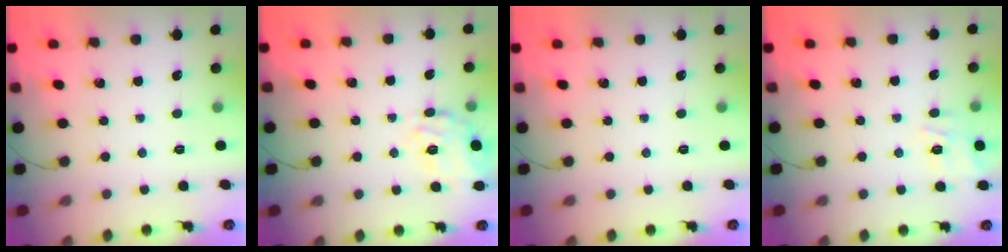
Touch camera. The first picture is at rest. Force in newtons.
{"total": 18.5, "press": 18.4, "slide": 1.6}
{"total": 0.0}
{"total": 5.5, "press": 5.4, "slide": 1.3}